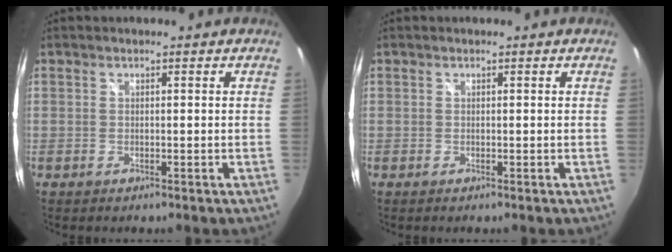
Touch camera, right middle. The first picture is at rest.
{"total": 0.0}